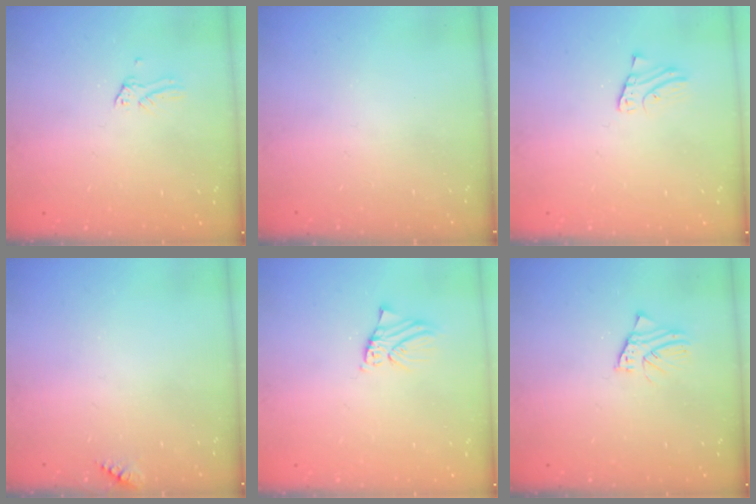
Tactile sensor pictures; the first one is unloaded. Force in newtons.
{"total": 0.0}
{"total": 1.1, "press": 1.1, "slide": 0.1}
{"total": 3.5, "press": 3.5, "slide": 0.4}
{"total": 1.5, "press": 1.5, "slide": 0.1}
{"total": 1.9, "press": 1.9, "slide": 0.0}